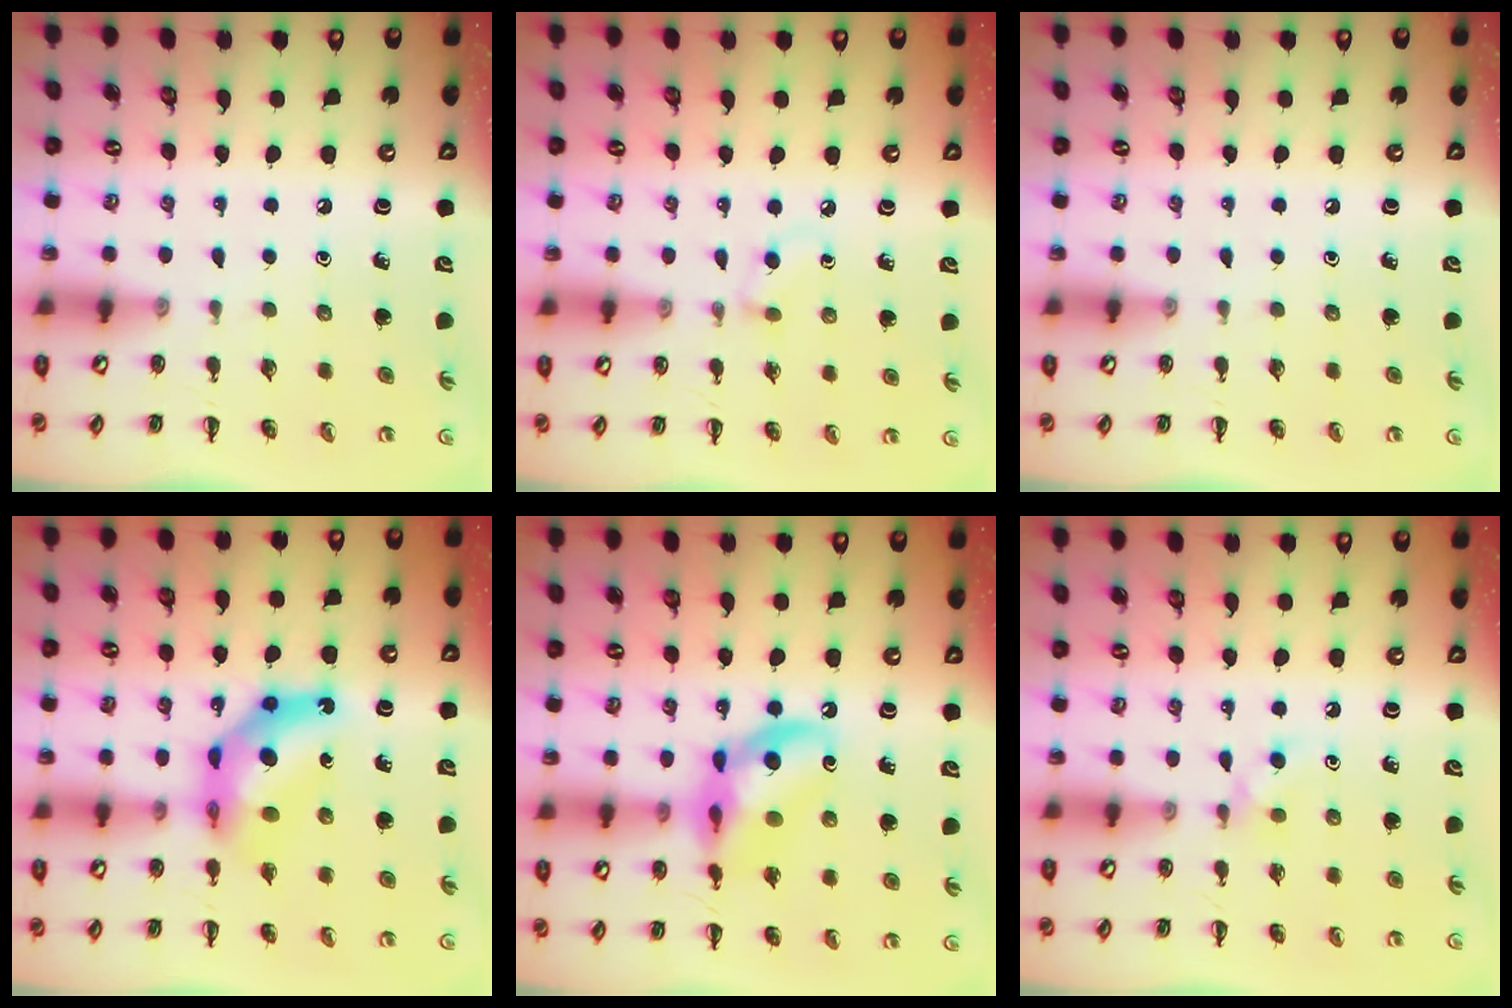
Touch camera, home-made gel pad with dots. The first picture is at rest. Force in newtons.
{"total": 3.9, "press": 3.6, "slide": 1.4}
{"total": 0.0}
{"total": 9.1, "press": 8.6, "slide": 2.9}
{"total": 14.1, "press": 13.7, "slide": 3.2}
{"total": 3.8, "press": 3.6, "slide": 1.1}